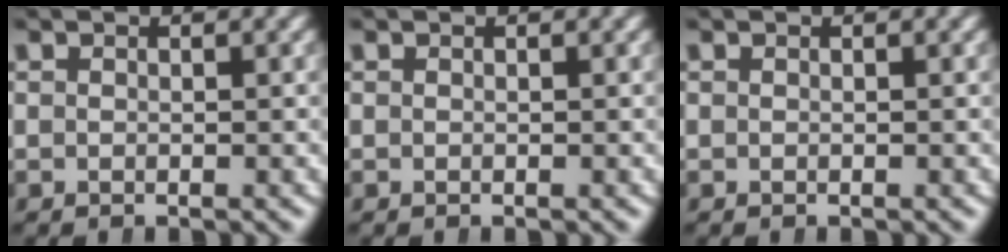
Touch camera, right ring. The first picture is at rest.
{"total": 0.0}
{"total": 0.0}